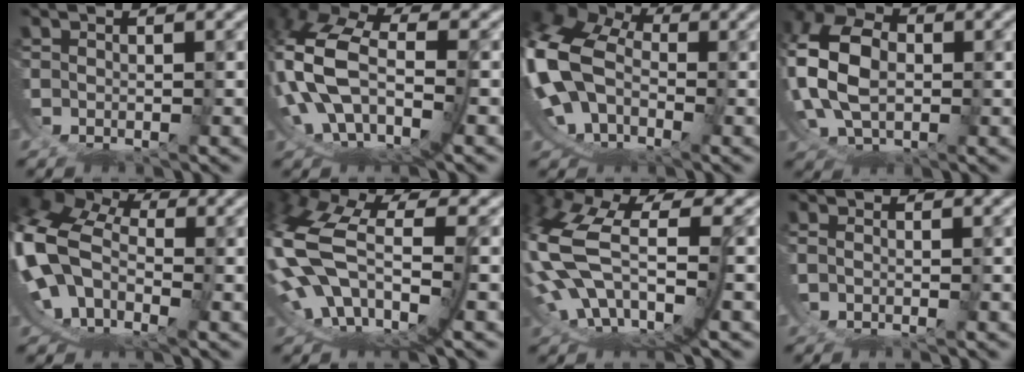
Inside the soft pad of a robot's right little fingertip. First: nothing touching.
{"total": 12.9, "force": [-1.8, 10.0, 8.0], "torque": [-0.231, -0.049, -0.015]}
{"total": 14.6, "force": [0.3, 12.5, 7.5], "torque": [-0.187, -0.023, -0.006]}
{"total": 7.7, "force": [0.6, 5.6, 5.4], "torque": [-0.139, -0.013, 0.022]}
{"total": 14.7, "force": [-1.2, 12.7, 7.4], "torque": [-0.201, -0.044, -0.025]}
{"total": 12.5, "force": [-1.7, 9.4, 8.1], "torque": [-0.226, -0.055, -0.011]}
{"total": 12.5, "force": [-1.2, 9.0, 8.5], "torque": [-0.226, -0.046, -0.006]}
{"total": 2.0, "force": [-1.7, 0.8, 0.8], "torque": [-0.018, -0.004, -0.026]}